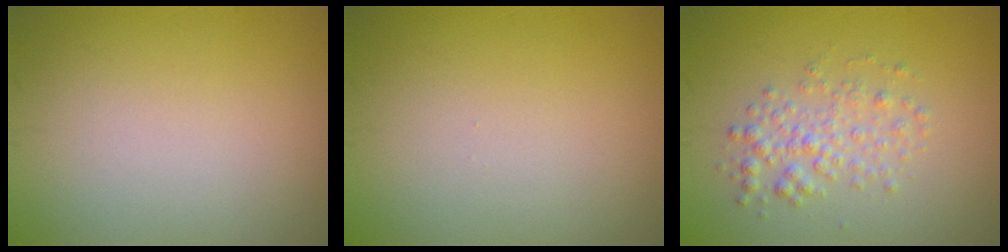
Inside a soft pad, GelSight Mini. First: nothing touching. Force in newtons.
{"total": 0.0}
{"total": 2.5, "press": 2.5, "slide": 0.0}